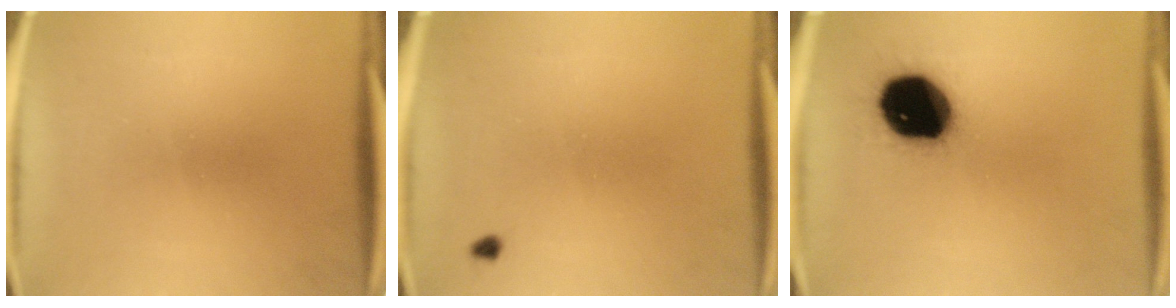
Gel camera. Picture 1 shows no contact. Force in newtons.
{"total": 0.7}
{"total": 20.1}